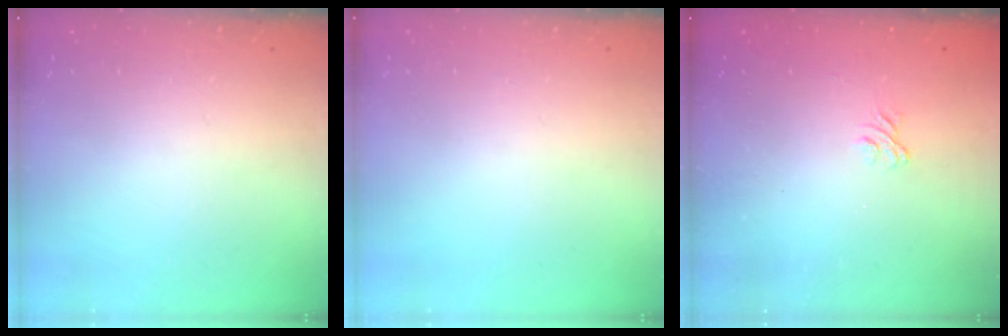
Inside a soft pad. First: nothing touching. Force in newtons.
{"total": 0.0}
{"total": 1.9, "press": 1.5, "slide": 1.1}